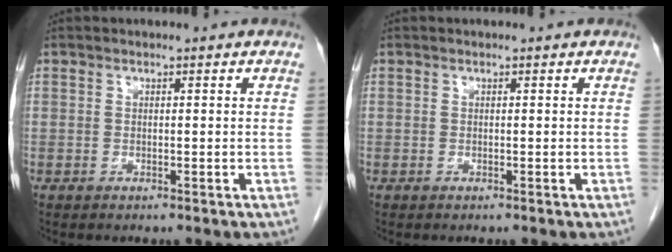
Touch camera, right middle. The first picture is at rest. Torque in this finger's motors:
{"motor_torque": [0.20, 0.00, 0.05, 0.00]}